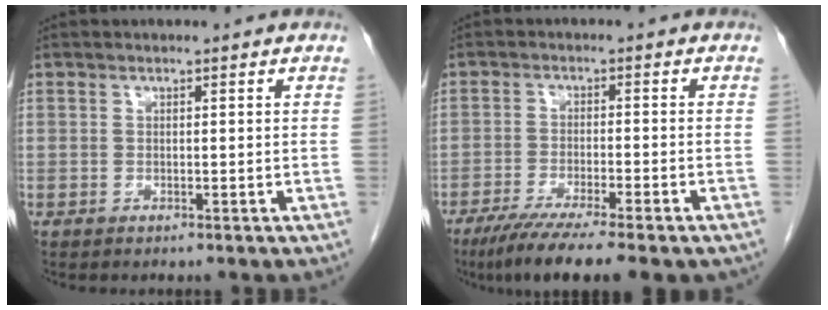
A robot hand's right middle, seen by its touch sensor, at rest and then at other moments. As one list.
[{"total": 11.3, "force": [-8.5, 1.0, 7.3], "torque": [-0.109, -0.025, -0.128]}]